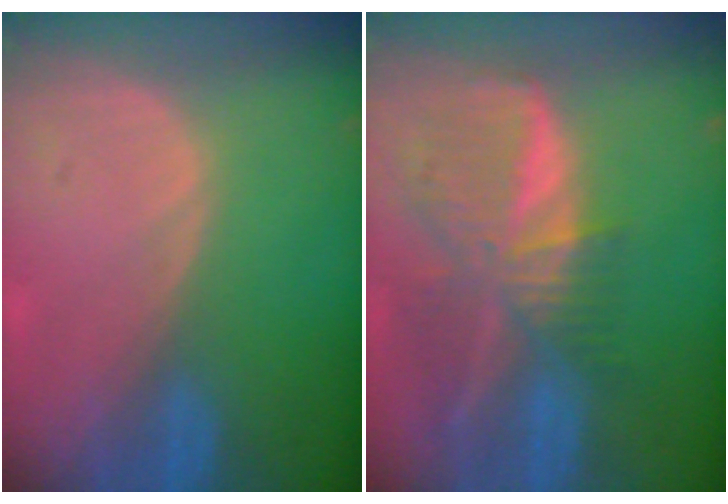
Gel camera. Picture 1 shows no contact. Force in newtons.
{"total": 9.5, "press": 8.3, "slide": 4.6}